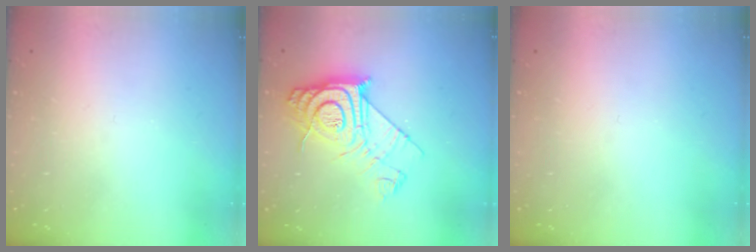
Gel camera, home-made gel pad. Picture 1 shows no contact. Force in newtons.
{"total": 14.6, "press": 14.5, "slide": 1.2}
{"total": 0.0}